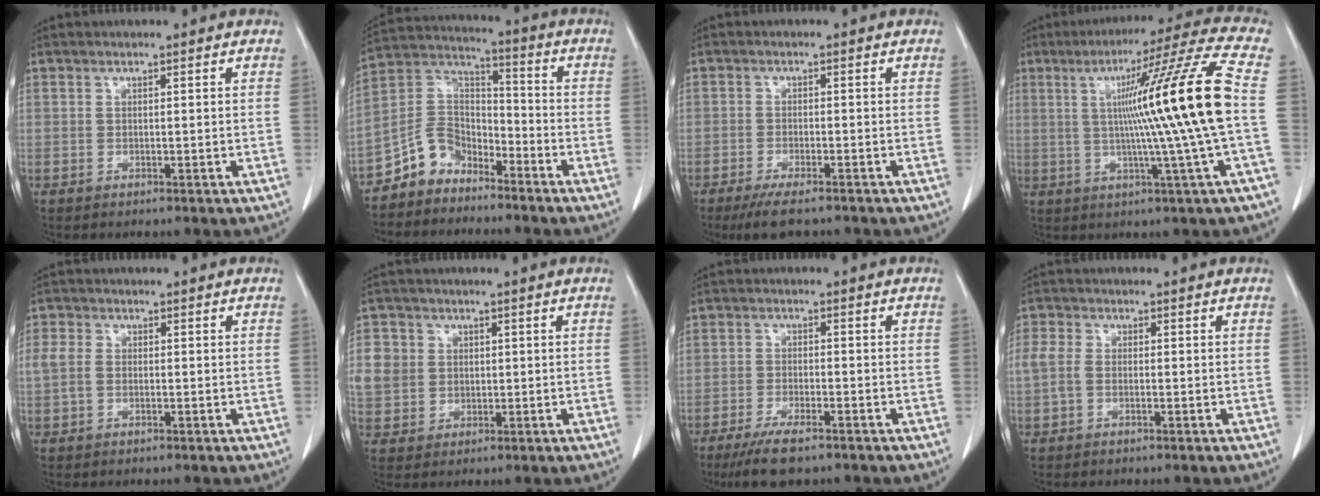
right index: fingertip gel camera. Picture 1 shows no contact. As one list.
[{"total": 8.3, "force": [-6.1, 5.4, 1.8], "torque": [-0.036, 0.042, -0.121]}, {"total": 5.9, "force": [-4.6, 1.1, 3.5], "torque": [-0.058, -0.011, -0.072]}, {"total": 17.9, "force": [1.1, -3.1, 17.6], "torque": [-0.258, 0.003, 0.007]}, {"total": 2.9, "force": [-0.1, 1.9, 2.1], "torque": [-0.066, 0.013, -0.006]}, {"total": 9.2, "force": [1.7, 8.5, 2.9], "torque": [-0.084, 0.022, 0.044]}, {"total": 6.8, "force": [-4.9, 1.3, 4.6], "torque": [-0.083, -0.015, -0.080]}, {"total": 3.0, "force": [-0.3, 1.8, 2.4], "torque": [-0.072, 0.011, -0.011]}]